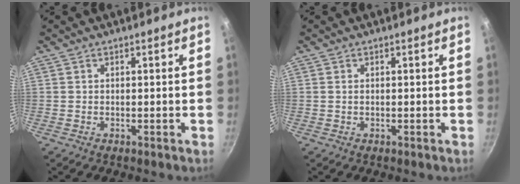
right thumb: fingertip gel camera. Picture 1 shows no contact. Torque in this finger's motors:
{"motor_torque": [-0.11, 0.13, -0.34, 0.15, 0.07]}